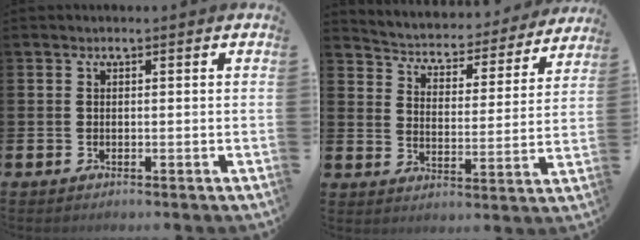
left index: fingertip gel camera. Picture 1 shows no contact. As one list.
[{"total": 4.2, "force": [4.0, 1.2, 0.5], "torque": [-0.034, -0.037, 0.059]}]